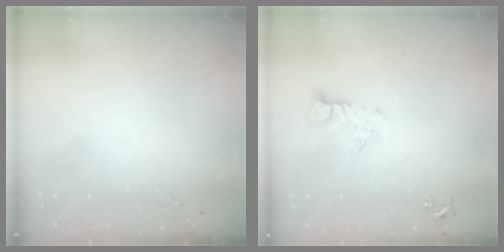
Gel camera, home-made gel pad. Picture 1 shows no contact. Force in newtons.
{"total": 6.7, "press": 6.7, "slide": 0.6}